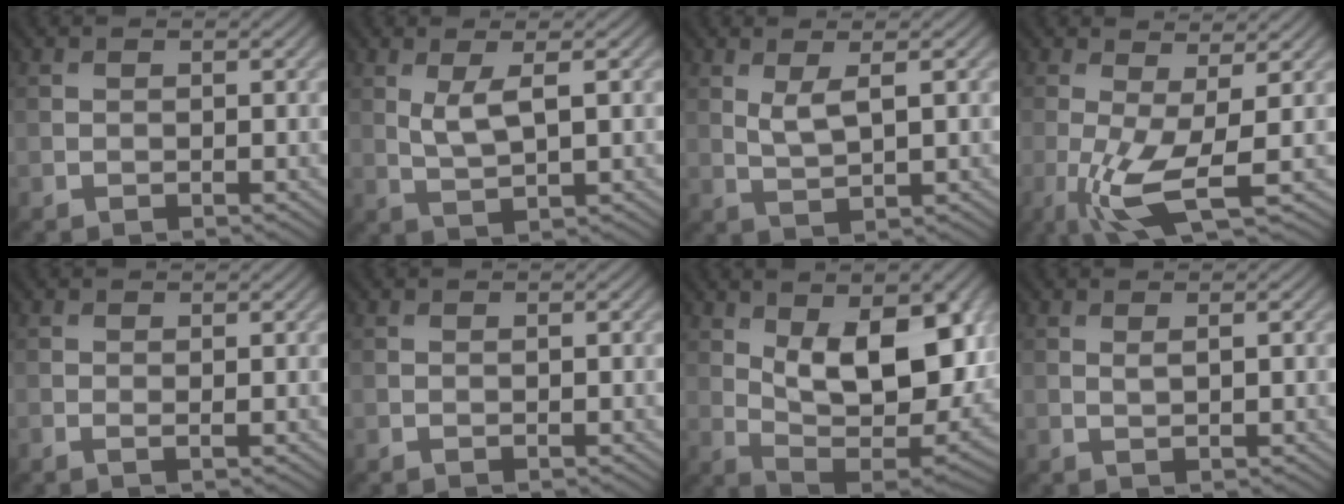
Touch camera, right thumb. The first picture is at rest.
{"total": 4.0, "force": [1.1, 1.0, 3.7], "torque": [-0.082, -0.002, 0.026]}
{"total": 3.3, "force": [1.2, 0.8, 2.9], "torque": [-0.065, -0.003, 0.027]}
{"total": 6.7, "force": [-1.3, 1.6, 6.3], "torque": [-0.142, -0.007, -0.028]}
{"total": 0.6, "force": [0.0, 0.1, 0.6], "torque": [-0.014, -0.002, -0.002]}
{"total": 0.0}
{"total": 16.5, "force": [4.9, 7.5, 13.8], "torque": [-0.220, 0.010, 0.077]}
{"total": 1.0, "force": [0.5, 0.1, 0.9], "torque": [-0.020, 0.001, 0.007]}